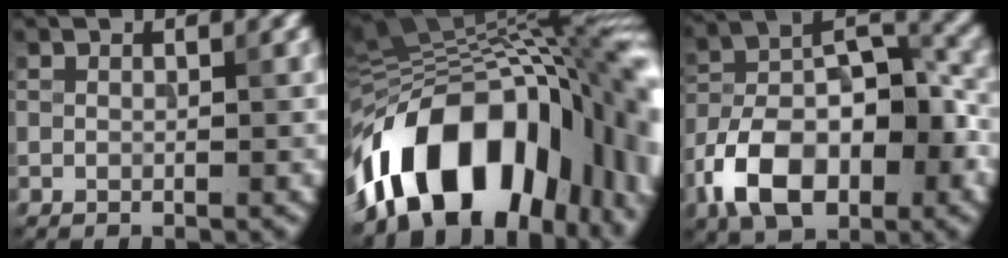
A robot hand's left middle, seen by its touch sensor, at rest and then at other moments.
{"total": 17.9, "force": [-7.7, 10.5, 12.3], "torque": [-0.177, 0.001, -0.126]}
{"total": 11.8, "force": [-5.2, 6.2, 8.5], "torque": [-0.154, 0.008, -0.102]}